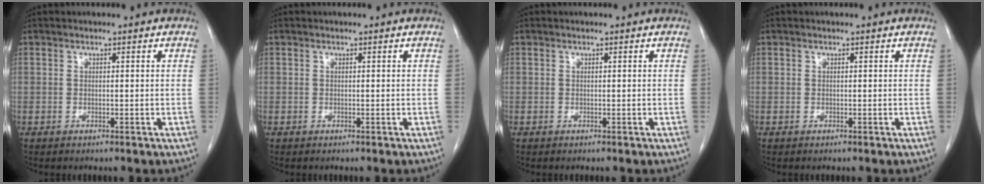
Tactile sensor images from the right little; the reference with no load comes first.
{"total": 0.0}
{"total": 0.0}
{"total": 0.0}